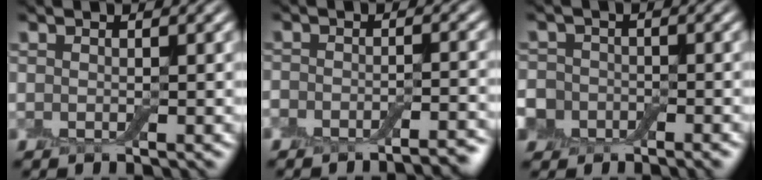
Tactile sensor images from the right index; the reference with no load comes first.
{"total": 4.2, "force": [-3.8, 0.9, 1.5], "torque": [-0.025, 0.002, -0.055]}
{"total": 7.0, "force": [-3.3, 5.9, 2.1], "torque": [-0.034, -0.009, -0.084]}